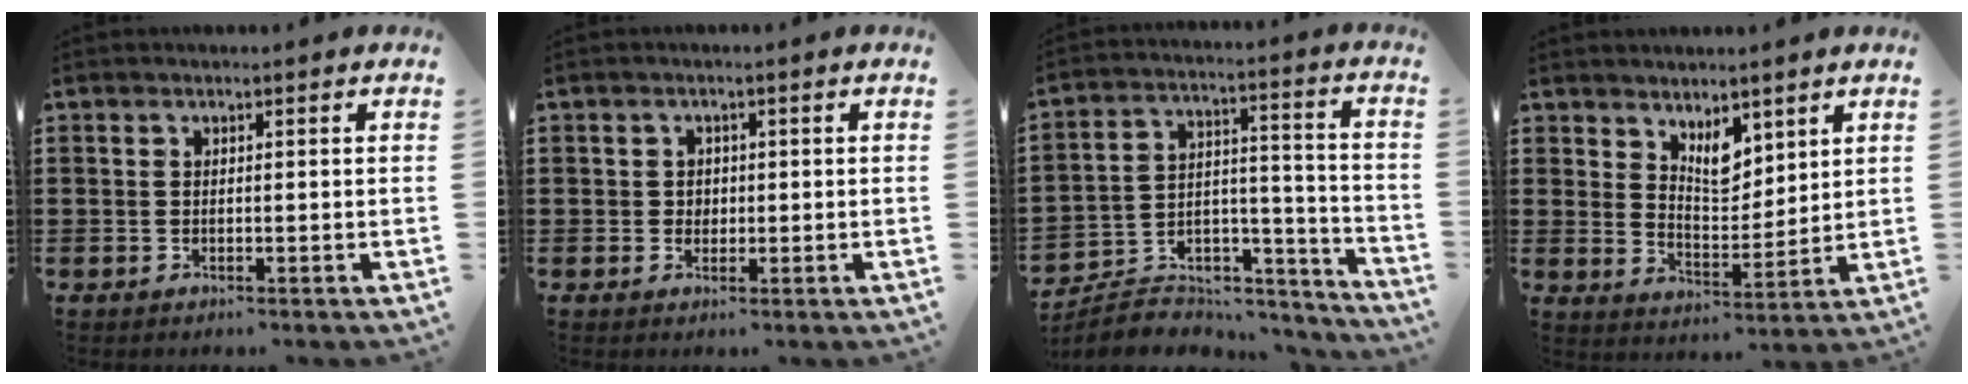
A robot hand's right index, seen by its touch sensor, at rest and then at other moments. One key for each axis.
{"total": 1.5, "fx": 0.1, "fy": 1.5, "fz": 0.4, "tx": -0.014, "ty": 0.007, "tz": -0.001}
{"total": 6.0, "fx": -5.2, "fy": 2.8, "fz": 1.3, "tx": -0.026, "ty": 0.005, "tz": -0.099}
{"total": 5.8, "fx": 4.1, "fy": 2.8, "fz": 3.0, "tx": -0.055, "ty": -0.011, "tz": 0.071}